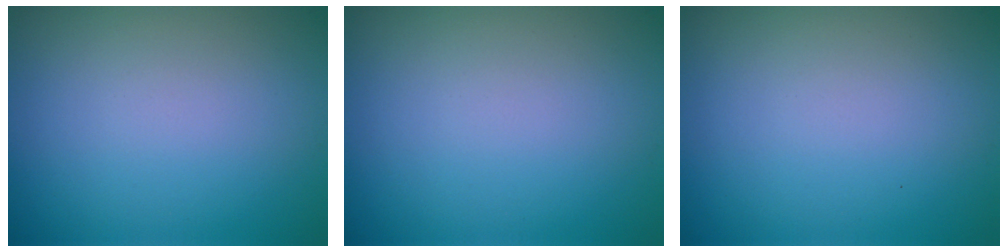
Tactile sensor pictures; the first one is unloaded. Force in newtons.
{"total": 0.0}
{"total": 0.0}